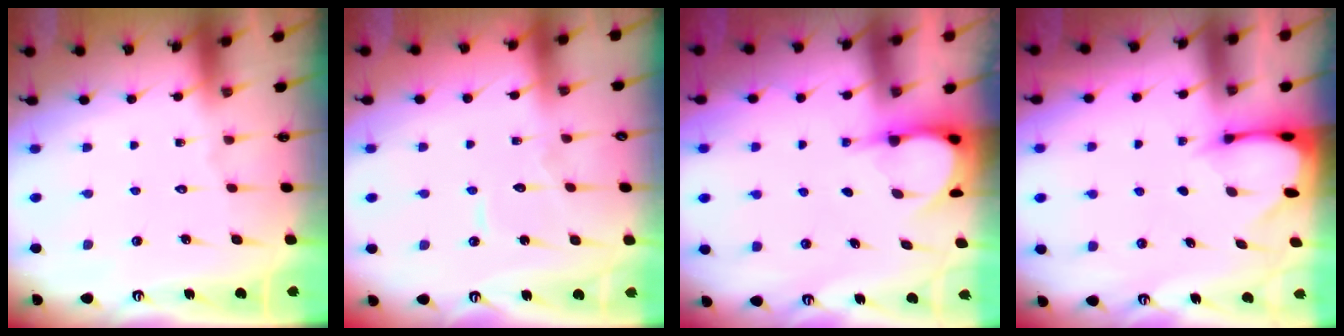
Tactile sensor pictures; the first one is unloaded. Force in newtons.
{"total": 5.8, "press": 5.7, "slide": 0.5}
{"total": 3.8, "press": 3.8, "slide": 0.3}
{"total": 2.5, "press": 2.5, "slide": 0.3}